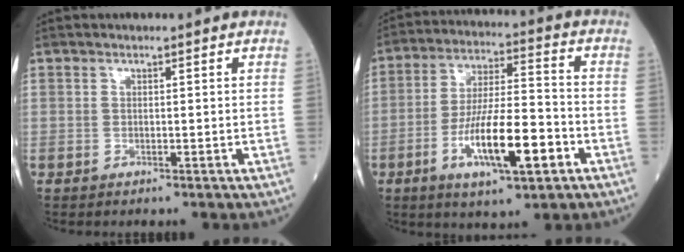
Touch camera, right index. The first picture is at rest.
{"total": 13.4, "force": [-5.1, 2.7, 12.1], "torque": [-0.223, -0.004, -0.084]}